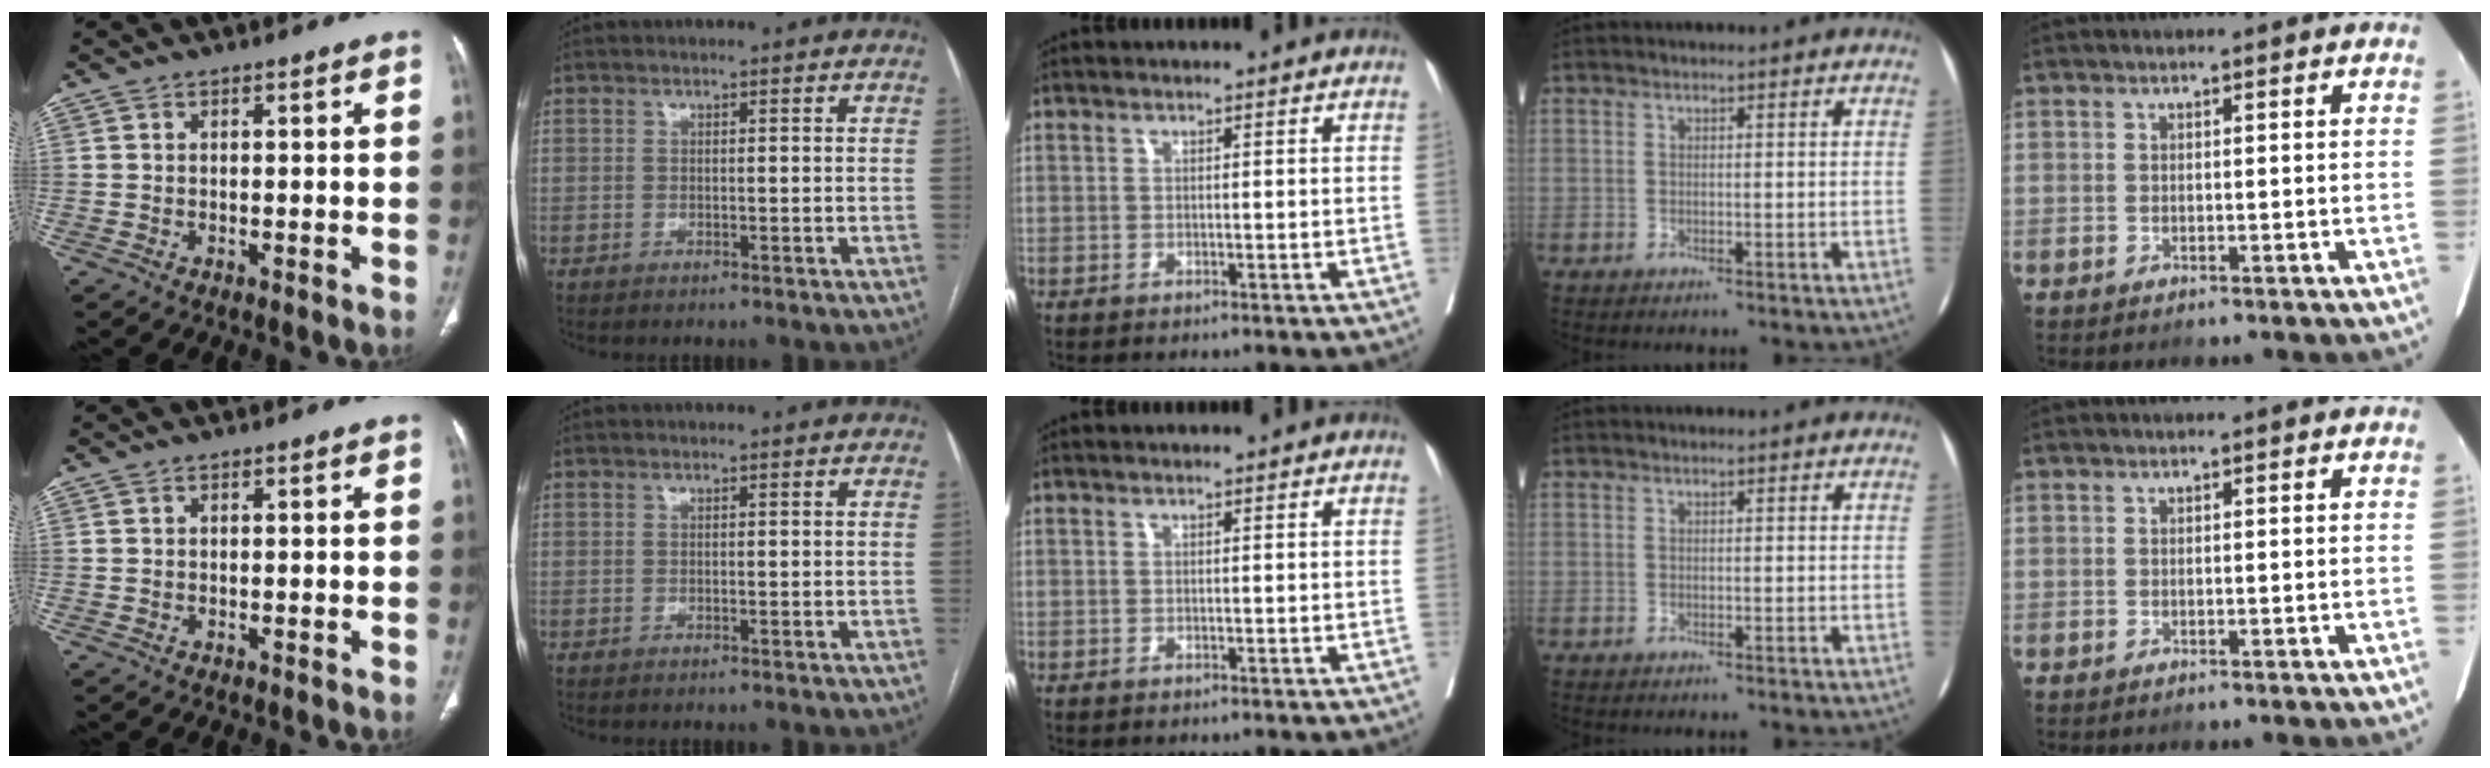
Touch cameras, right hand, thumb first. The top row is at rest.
{}